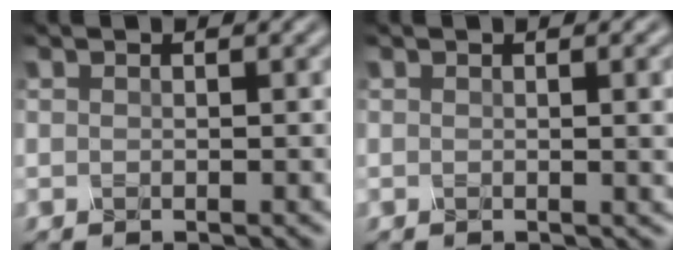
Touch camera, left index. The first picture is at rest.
{"total": 3.3, "force": [0.3, 1.1, 3.1], "torque": [-0.026, 0.005, 0.001]}